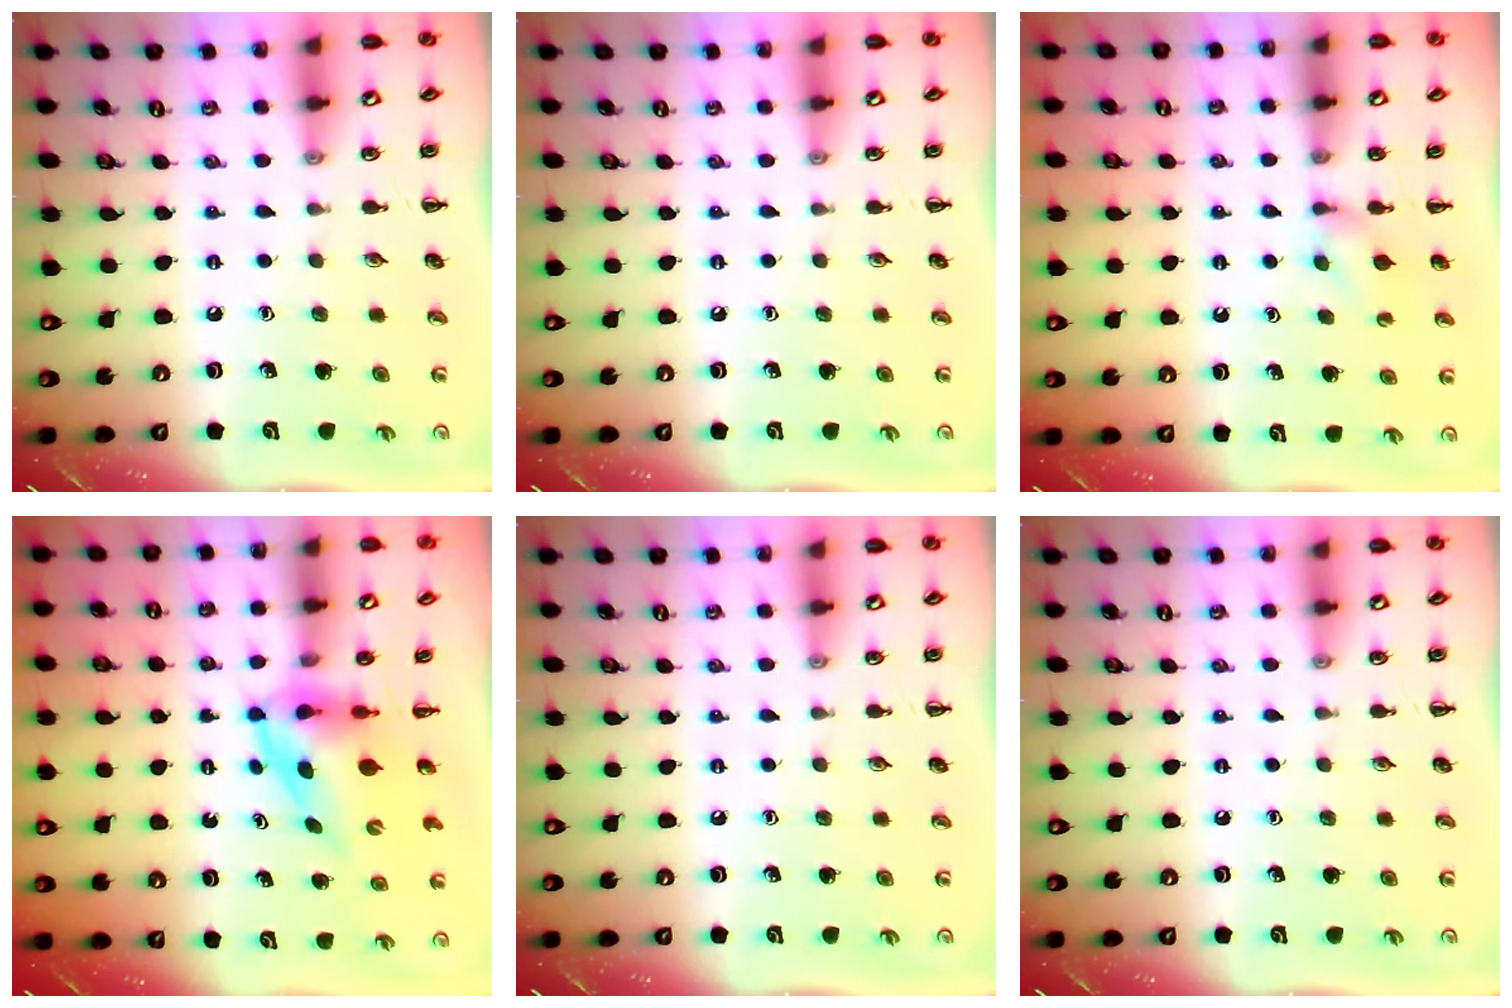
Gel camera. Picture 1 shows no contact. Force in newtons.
{"total": 0.0}
{"total": 3.8, "press": 3.6, "slide": 1.3}
{"total": 3.9, "press": 3.8, "slide": 0.6}
{"total": 0.0}
{"total": 0.0}